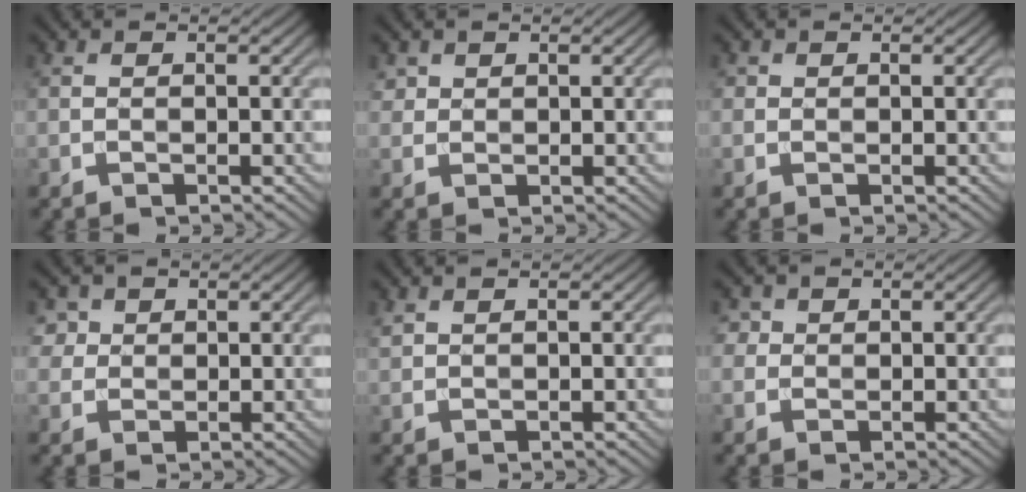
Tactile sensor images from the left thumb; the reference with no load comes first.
{"total": 1.5, "force": [1.0, 1.1, 0.3], "torque": [-0.009, 0.001, 0.022]}
{"total": 0.7, "force": [0.3, 0.6, 0.2], "torque": [0.000, 0.000, 0.003]}
{"total": 3.1, "force": [1.6, 2.5, 0.9], "torque": [-0.036, -0.003, 0.040]}
{"total": 0.9, "force": [0.8, 0.3, 0.3], "torque": [-0.014, 0.001, 0.021]}
{"total": 2.2, "force": [1.0, 1.9, 0.6], "torque": [-0.019, -0.005, 0.022]}